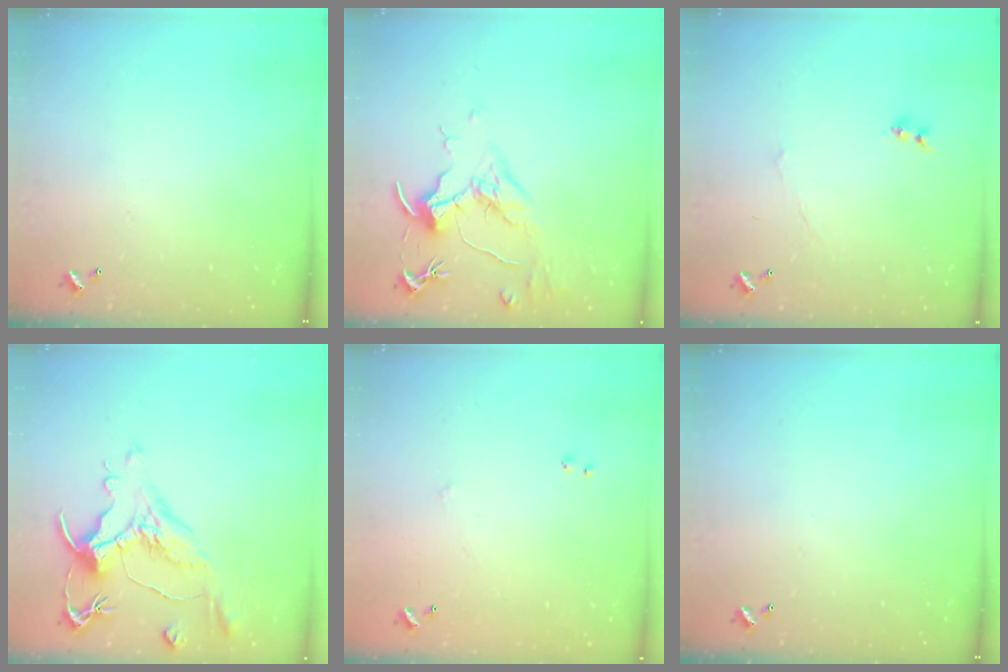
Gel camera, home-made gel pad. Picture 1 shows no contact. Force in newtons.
{"total": 1.6, "press": 1.4, "slide": 0.7}
{"total": 0.7, "press": 0.1, "slide": 0.7}
{"total": 1.5, "press": 0.4, "slide": 1.5}
{"total": 6.7, "press": 6.6, "slide": 0.6}
{"total": 0.0}